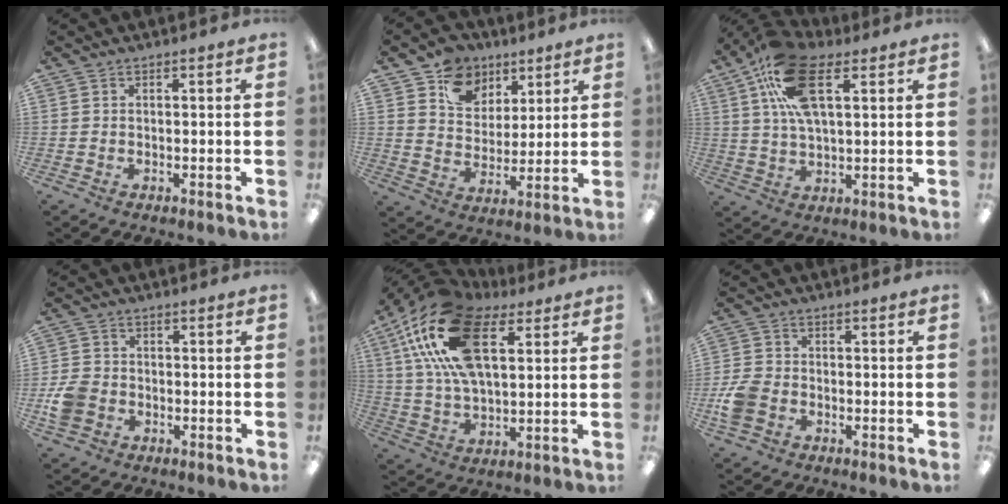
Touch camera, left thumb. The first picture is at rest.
{"total": 11.6, "force": [7.5, 8.5, 2.7], "torque": [-0.055, -0.044, 0.144]}
{"total": 16.9, "force": [7.6, 8.2, 12.7], "torque": [-0.248, -0.002, 0.135]}
{"total": 6.2, "force": [-2.1, 5.0, 3.0], "torque": [-0.051, 0.014, -0.035]}
{"total": 23.4, "force": [10.1, 12.1, 17.2], "torque": [-0.357, -0.018, 0.171]}
{"total": 6.5, "force": [-2.5, 4.8, 3.7], "torque": [-0.075, 0.017, -0.043]}